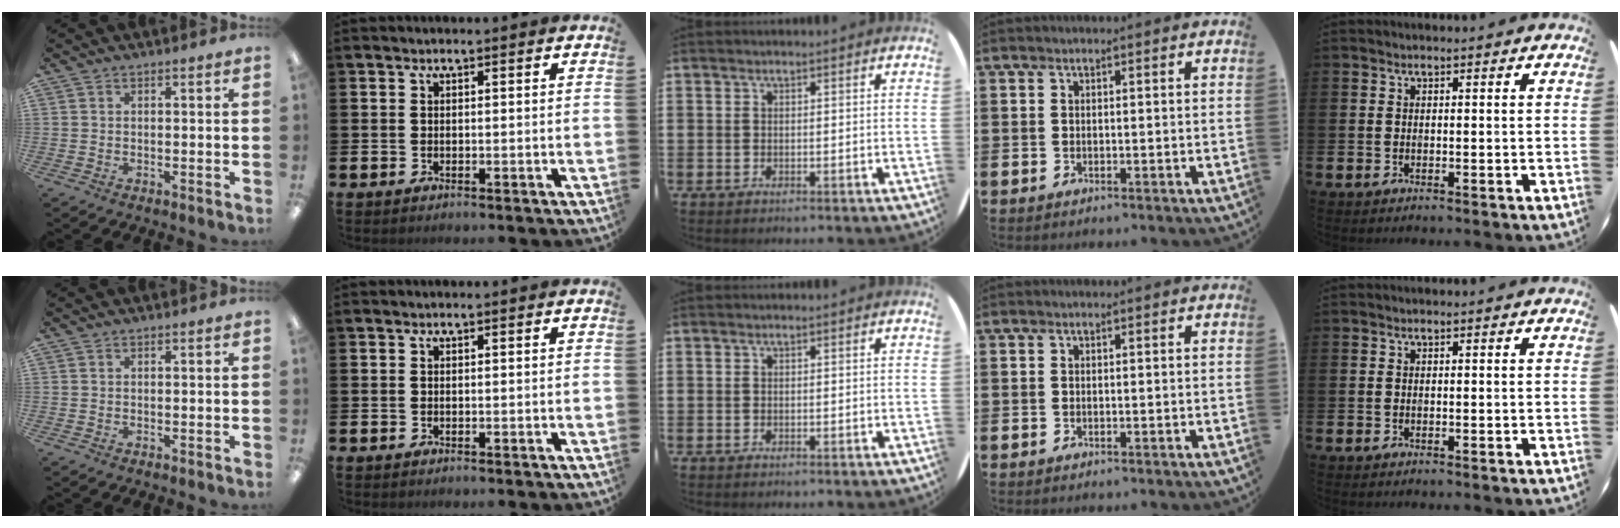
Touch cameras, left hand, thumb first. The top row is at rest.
{}